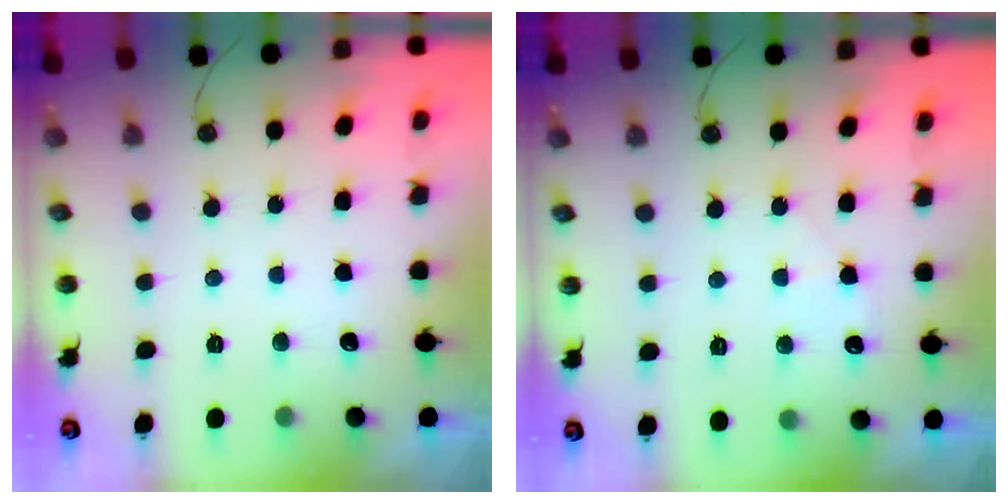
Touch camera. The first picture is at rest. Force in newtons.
{"total": 5.6, "press": 5.6, "slide": 0.6}